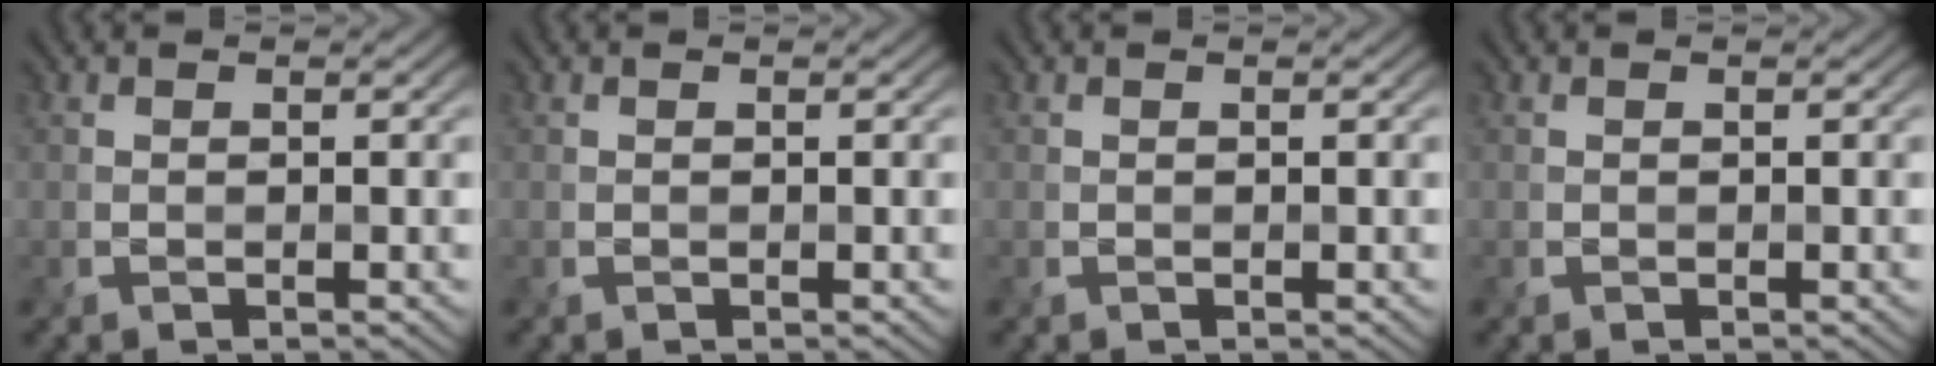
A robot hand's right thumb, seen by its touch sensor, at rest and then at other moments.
{"total": 0.0}
{"total": 0.0}
{"total": 0.0}